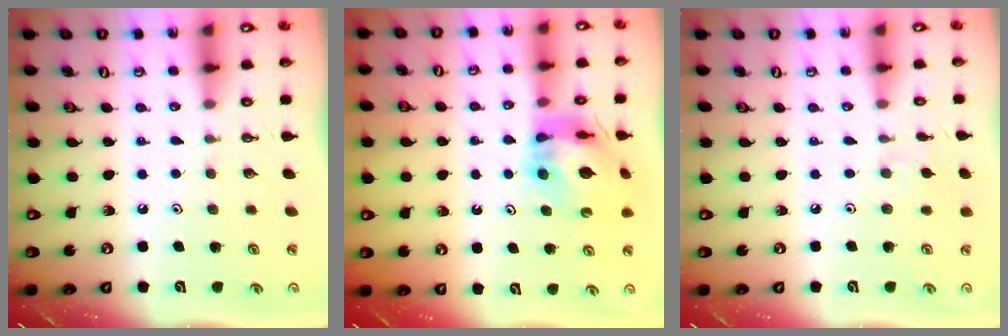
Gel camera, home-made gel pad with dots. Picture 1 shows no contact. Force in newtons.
{"total": 12.6, "press": 12.6, "slide": 1.5}
{"total": 2.3, "press": 2.3, "slide": 0.6}